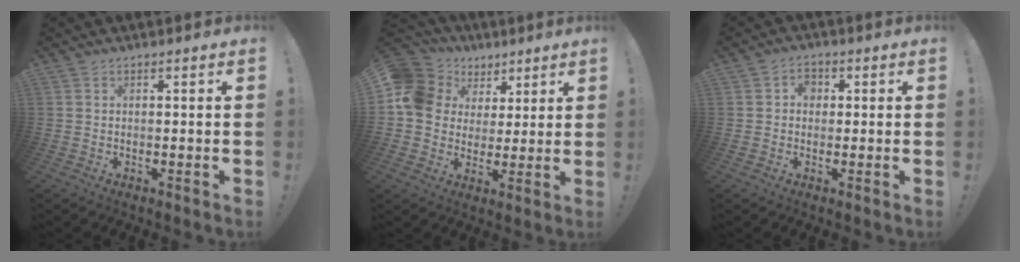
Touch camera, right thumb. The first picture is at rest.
{"total": 12.4, "force": [4.0, 10.6, 5.1], "torque": [-0.083, -0.016, 0.084]}
{"total": 3.6, "force": [0.1, 2.9, 2.2], "torque": [-0.030, 0.003, -0.001]}